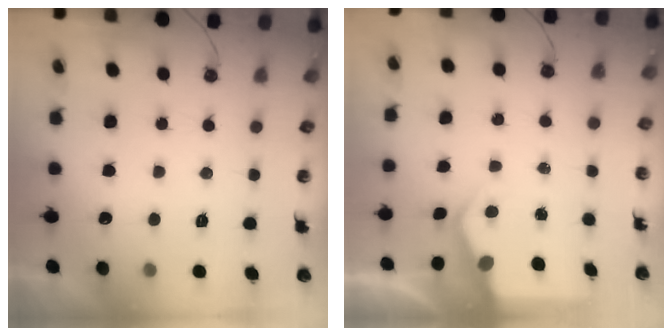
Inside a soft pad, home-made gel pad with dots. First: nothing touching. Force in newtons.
{"total": 4.3, "press": 4.3, "slide": 0.4}